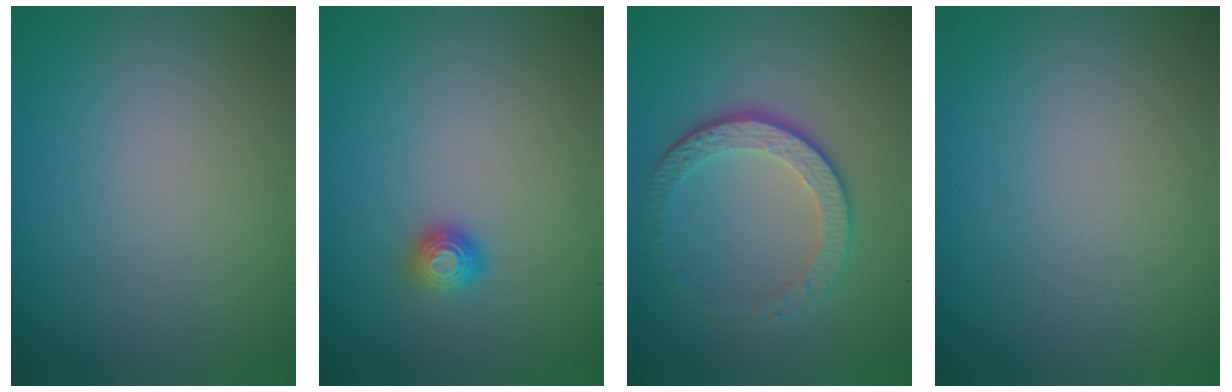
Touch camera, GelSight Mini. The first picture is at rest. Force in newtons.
{"total": 1.1, "press": 1.1, "slide": 0.2}
{"total": 4.3, "press": 3.1, "slide": 3.0}
{"total": 0.0}